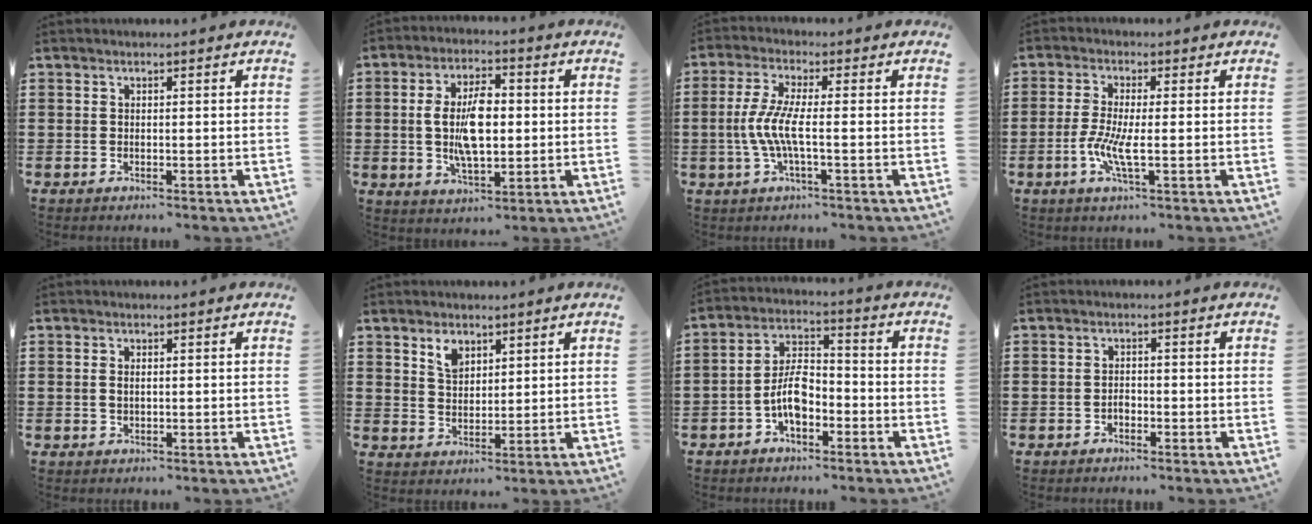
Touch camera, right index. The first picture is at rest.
{"total": 8.8, "force": [0.1, 4.1, 7.8], "torque": [-0.157, 0.003, -0.005]}
{"total": 6.2, "force": [-1.3, 1.0, 5.9], "torque": [-0.148, -0.018, -0.037]}
{"total": 5.5, "force": [-1.3, 1.1, 5.2], "torque": [-0.110, -0.008, -0.029]}
{"total": 1.3, "force": [0.1, 0.6, 1.1], "torque": [-0.023, 0.005, 0.001]}
{"total": 3.7, "force": [2.5, 2.2, 1.7], "torque": [-0.032, 0.003, 0.044]}
{"total": 6.4, "force": [-2.5, 3.2, 5.0], "torque": [-0.111, 0.007, -0.053]}
{"total": 1.2, "force": [-0.6, 0.8, 0.6], "torque": [-0.013, -0.001, -0.012]}